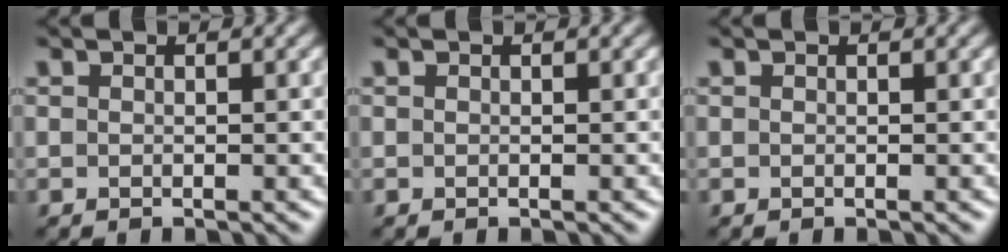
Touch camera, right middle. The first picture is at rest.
{"total": 0.0}
{"total": 0.0}